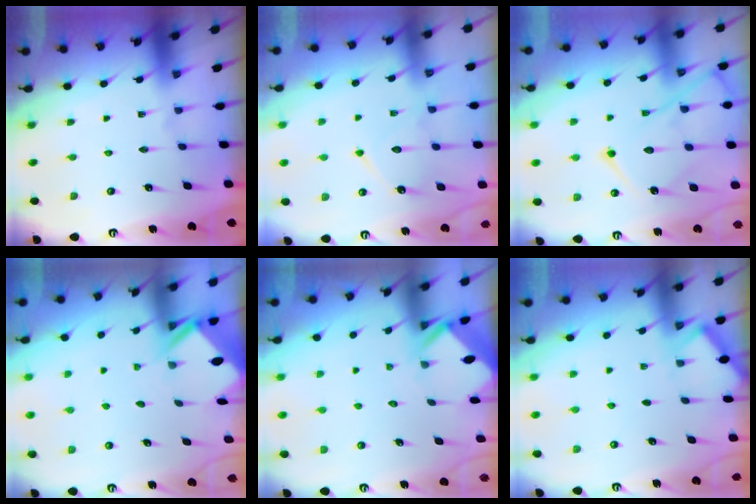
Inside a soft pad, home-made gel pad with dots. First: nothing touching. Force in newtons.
{"total": 10.8, "press": 10.7, "slide": 1.0}
{"total": 15.2, "press": 15.1, "slide": 1.7}
{"total": 2.4, "press": 2.4, "slide": 0.1}
{"total": 2.6, "press": 2.6, "slide": 0.1}
{"total": 2.7, "press": 2.7, "slide": 0.2}